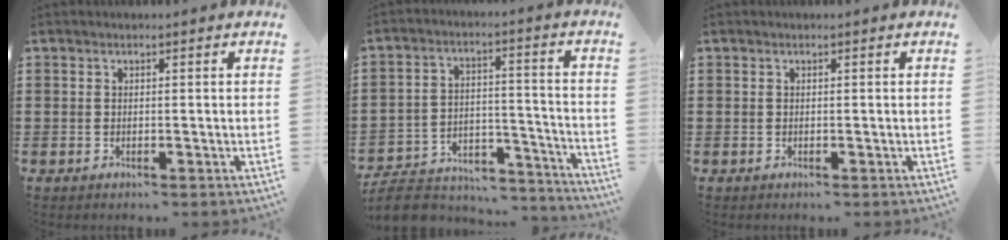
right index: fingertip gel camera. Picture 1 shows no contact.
{"total": 8.1, "force": [-7.6, 2.0, 2.1], "torque": [-0.042, 0.019, -0.150]}
{"total": 0.0}